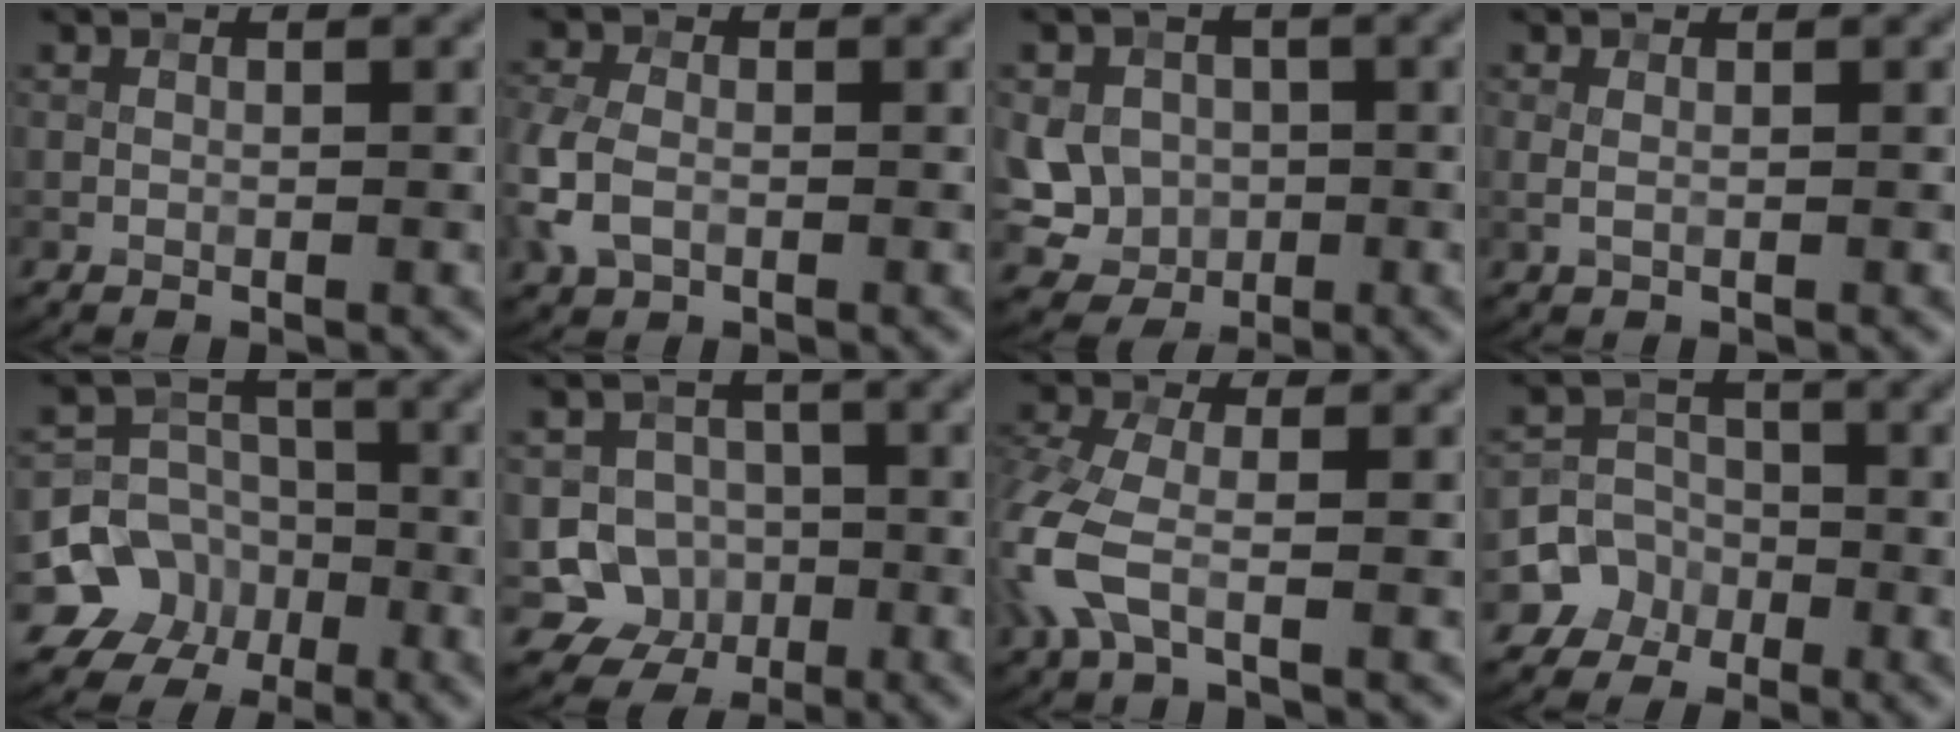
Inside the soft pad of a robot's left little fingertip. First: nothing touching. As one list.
[{"total": 4.3, "force": [-0.9, 3.1, 2.7], "torque": [-0.078, 0.002, -0.025]}, {"total": 5.8, "force": [0.3, 5.3, 2.4], "torque": [-0.036, 0.011, -0.007]}, {"total": 0.7, "force": [0.2, 0.3, 0.6], "torque": [-0.017, 0.002, 0.003]}, {"total": 8.4, "force": [-3.8, 7.4, 1.1], "torque": [0.007, -0.013, -0.088]}, {"total": 4.8, "force": [-1.2, 4.4, 1.2], "torque": [0.007, 0.003, -0.041]}, {"total": 6.0, "force": [-2.1, 3.0, 4.7], "torque": [-0.136, 0.001, -0.057]}, {"total": 4.7, "force": [-2.2, 4.1, 0.2], "torque": [0.036, 0.005, -0.060]}]